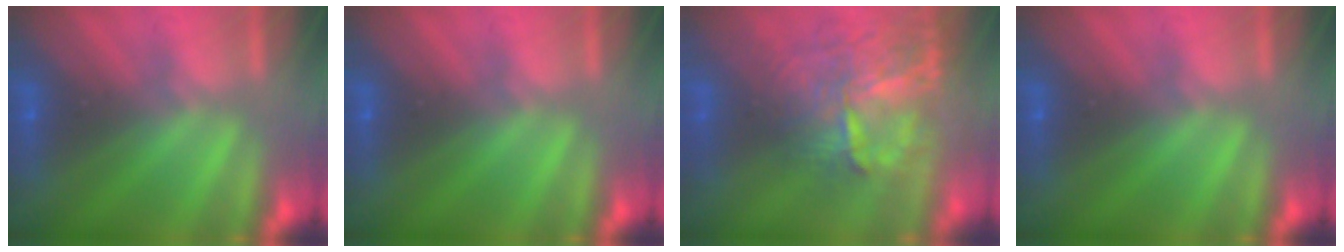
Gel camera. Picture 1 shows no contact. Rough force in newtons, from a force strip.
{"total": 0.0}
{"total": 8.7}
{"total": 0.0}